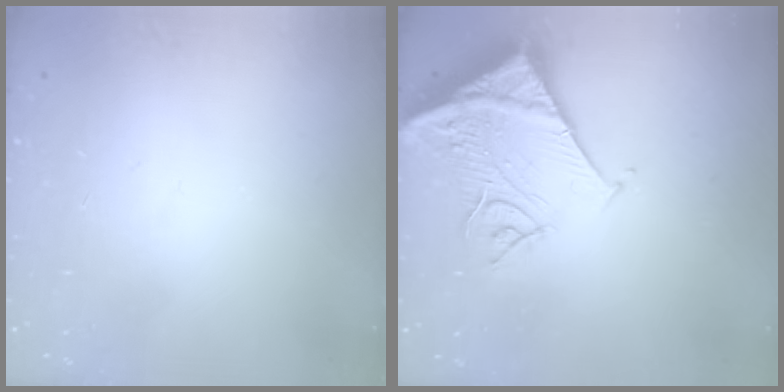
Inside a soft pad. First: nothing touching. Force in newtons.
{"total": 13.5, "press": 13.4, "slide": 1.8}